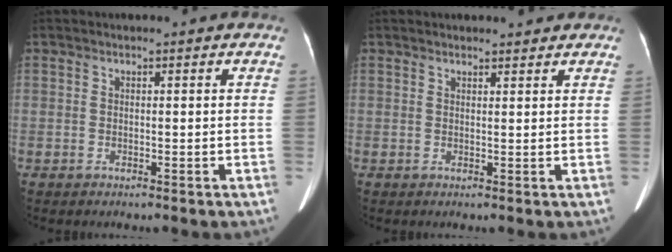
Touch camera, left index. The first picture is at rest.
{"total": 3.0, "force": [2.8, 0.8, 0.8], "torque": [-0.009, 0.010, 0.033]}